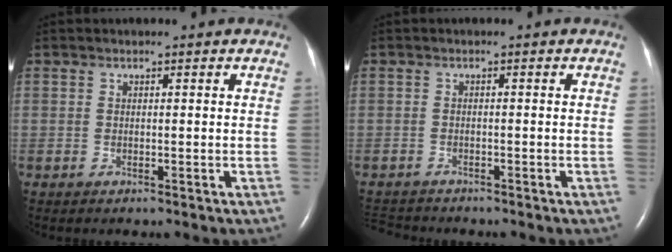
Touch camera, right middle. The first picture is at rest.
{"total": 3.5, "force": [-3.5, 0.7, 0.3], "torque": [-0.005, -0.014, -0.059]}